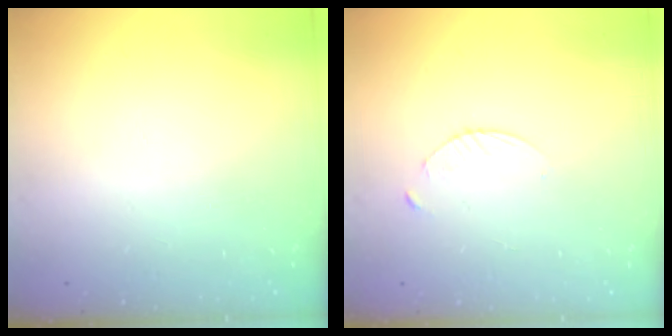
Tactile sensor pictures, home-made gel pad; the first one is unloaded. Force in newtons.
{"total": 3.8, "press": 3.7, "slide": 0.5}